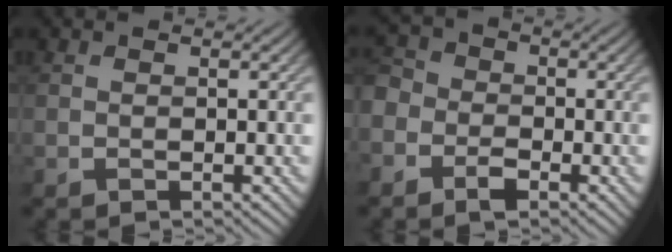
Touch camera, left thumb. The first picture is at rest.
{"total": 5.2, "force": [-2.7, 3.7, 2.5], "torque": [-0.051, -0.004, -0.064]}